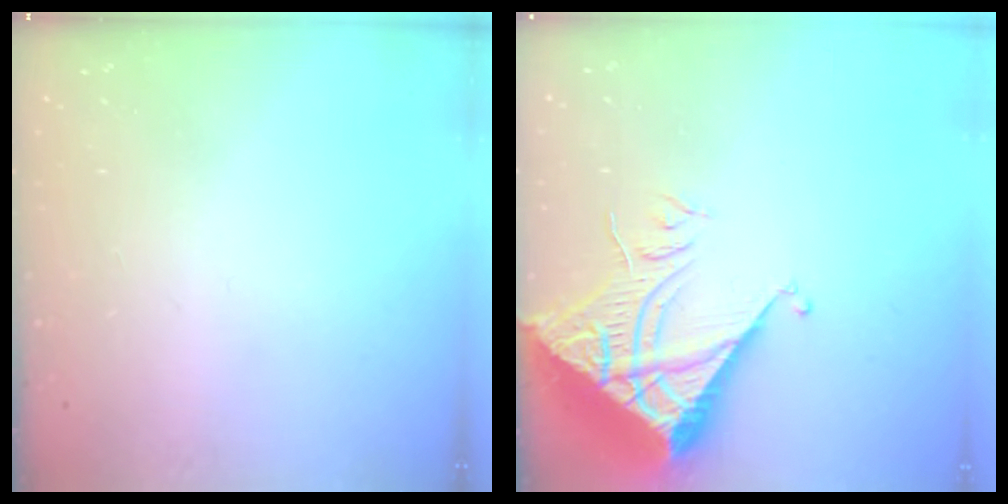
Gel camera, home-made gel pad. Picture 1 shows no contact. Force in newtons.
{"total": 11.2, "press": 11.2, "slide": 0.9}